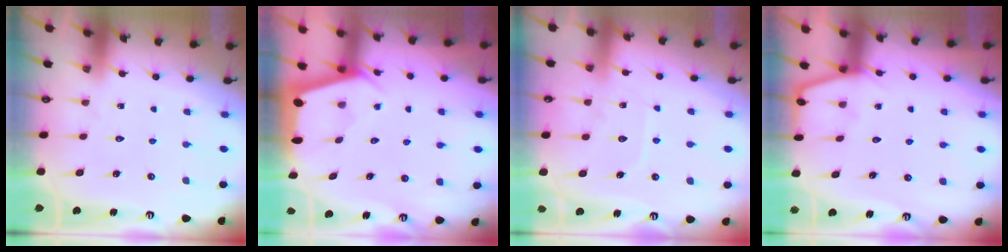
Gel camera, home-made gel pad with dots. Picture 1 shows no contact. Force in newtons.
{"total": 2.4, "press": 2.4, "slide": 0.3}
{"total": 7.1, "press": 7.0, "slide": 0.8}
{"total": 2.7, "press": 2.6, "slide": 0.4}